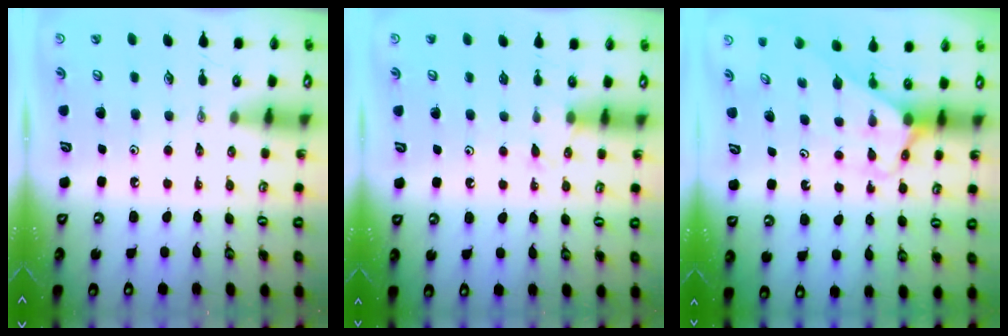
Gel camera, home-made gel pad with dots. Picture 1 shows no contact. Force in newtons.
{"total": 5.5, "press": 5.5, "slide": 0.7}
{"total": 3.0, "press": 3.0, "slide": 0.2}